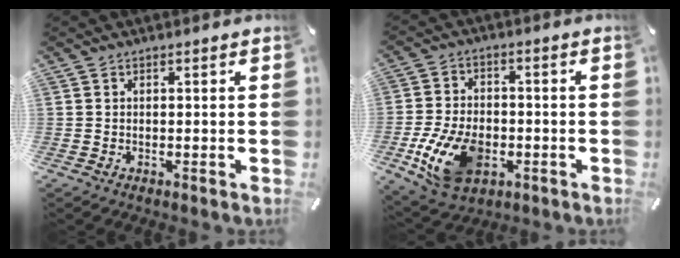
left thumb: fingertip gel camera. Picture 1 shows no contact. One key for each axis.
{"total": 13.7, "fx": -4.3, "fy": 9.1, "fz": 9.3, "tx": -0.191, "ty": 0.008, "tz": -0.074}